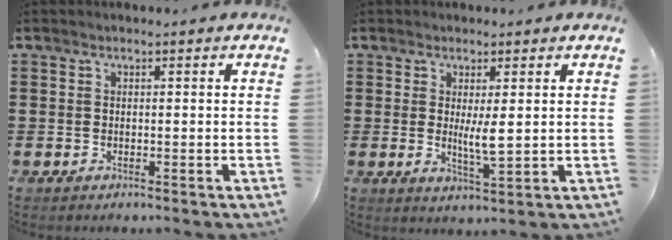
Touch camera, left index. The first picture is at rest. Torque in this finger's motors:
{"motor_torque": [0.92, 0.01, 0.40, 0.09]}